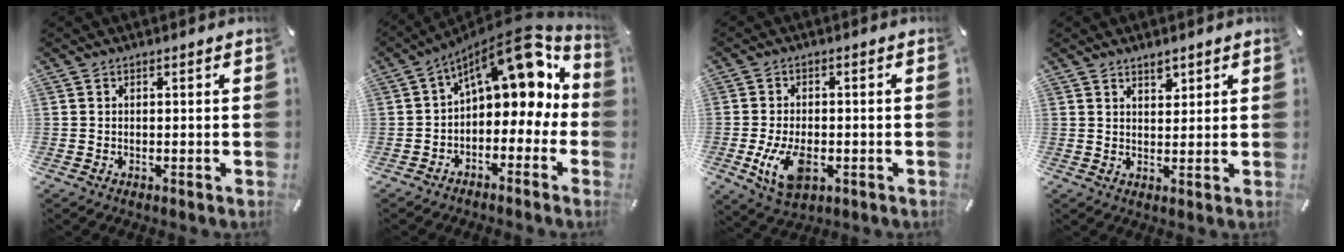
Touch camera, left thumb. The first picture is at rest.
{"total": 15.1, "force": [7.2, 8.2, 10.4], "torque": [-0.135, -0.055, 0.120]}
{"total": 8.6, "force": [-2.4, 5.2, 6.4], "torque": [-0.140, -0.003, -0.044]}
{"total": 2.8, "force": [2.2, 1.5, 0.7], "torque": [0.008, -0.014, 0.035]}